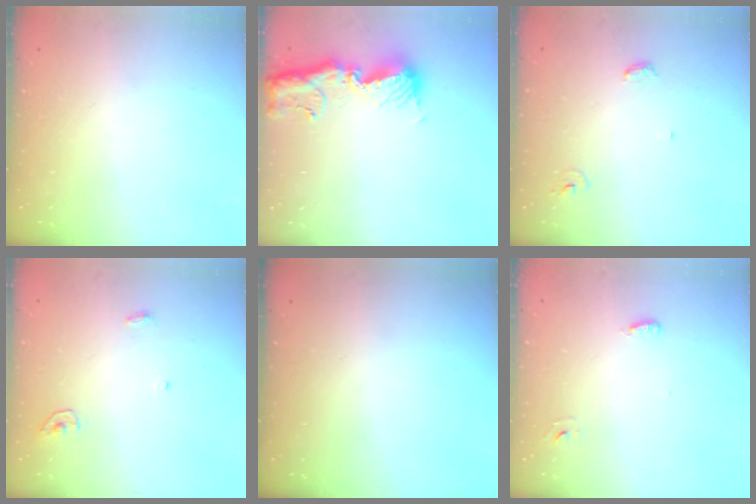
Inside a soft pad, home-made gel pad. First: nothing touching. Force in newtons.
{"total": 14.1, "press": 14.0, "slide": 1.5}
{"total": 3.7, "press": 3.7, "slide": 0.3}
{"total": 3.4, "press": 3.3, "slide": 0.3}
{"total": 0.0}
{"total": 2.6, "press": 2.5, "slide": 0.6}